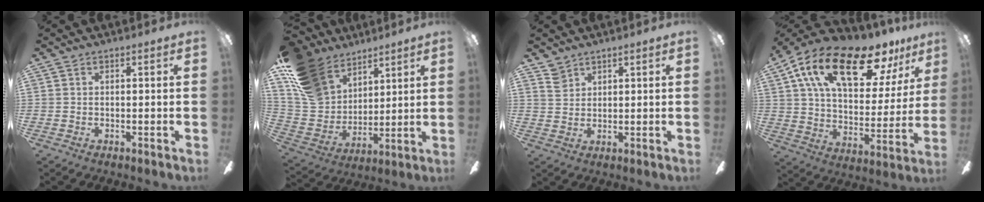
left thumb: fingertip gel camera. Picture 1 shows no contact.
{"total": 18.5, "force": [11.3, 12.3, 8.0], "torque": [-0.189, -0.050, 0.221]}
{"total": 4.0, "force": [3.1, 2.4, 0.8], "torque": [-0.016, -0.010, 0.059]}
{"total": 22.7, "force": [14.5, 9.3, 14.7], "torque": [-0.253, -0.073, 0.247]}